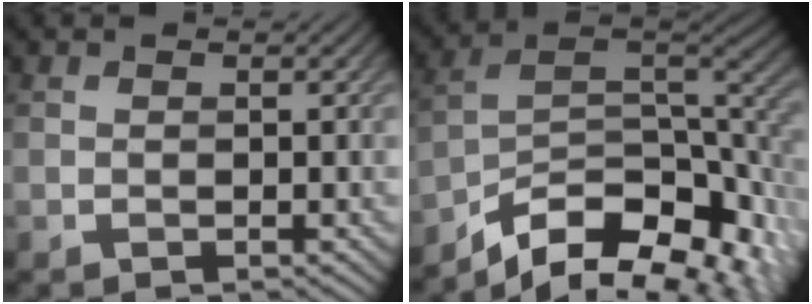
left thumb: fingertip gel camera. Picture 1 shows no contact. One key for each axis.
{"total": 14.0, "fx": -9.7, "fy": 5.4, "fz": 8.6, "tx": -0.173, "ty": -0.024, "tz": -0.143}